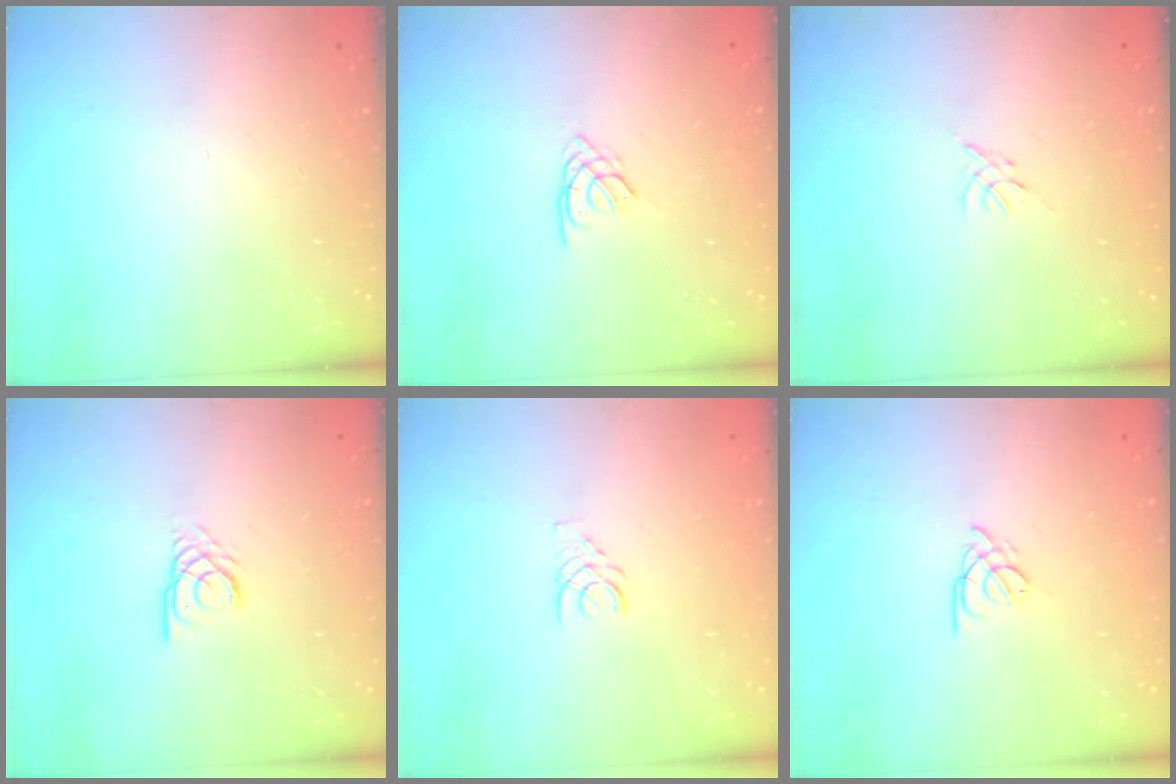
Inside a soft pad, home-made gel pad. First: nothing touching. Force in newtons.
{"total": 2.5, "press": 2.4, "slide": 0.5}
{"total": 0.0}
{"total": 2.7, "press": 2.7, "slide": 0.2}
{"total": 1.7, "press": 1.7, "slide": 0.2}
{"total": 2.7, "press": 2.6, "slide": 0.5}